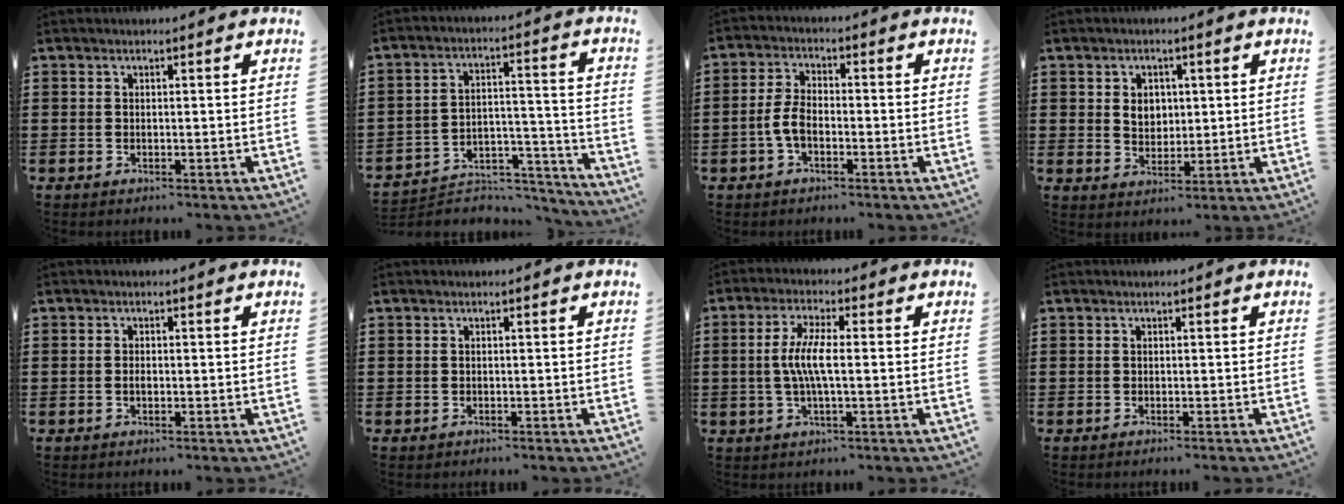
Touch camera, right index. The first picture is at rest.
{"total": 5.0, "force": [-4.6, 1.6, 1.1], "torque": [-0.020, 0.007, -0.093]}
{"total": 4.3, "force": [-1.5, 2.2, 3.4], "torque": [-0.088, -0.001, -0.036]}
{"total": 3.4, "force": [0.4, 2.8, 1.9], "torque": [-0.039, 0.007, 0.003]}
{"total": 0.8, "force": [-0.1, 0.3, 0.7], "torque": [-0.014, -0.001, -0.002]}
{"total": 0.6, "force": [-0.6, 0.1, -0.1], "torque": [0.001, 0.002, -0.013]}
{"total": 5.7, "force": [-0.7, 1.0, 5.6], "torque": [-0.120, -0.007, -0.023]}
{"total": 0.7, "force": [-0.6, -0.2, 0.0], "torque": [-0.001, -0.002, -0.013]}